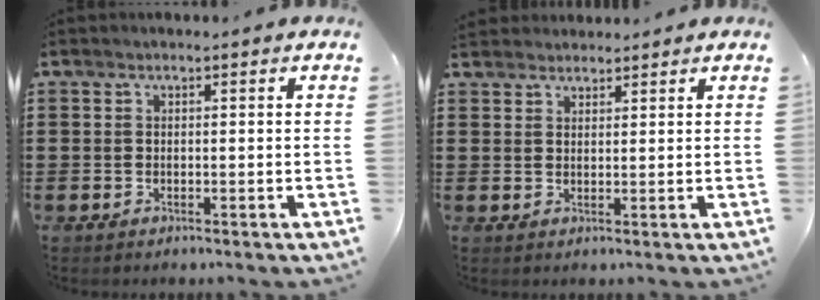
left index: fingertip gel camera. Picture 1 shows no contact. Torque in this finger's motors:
{"motor_torque": [-0.39, 0.74, 0.05, 0.03]}